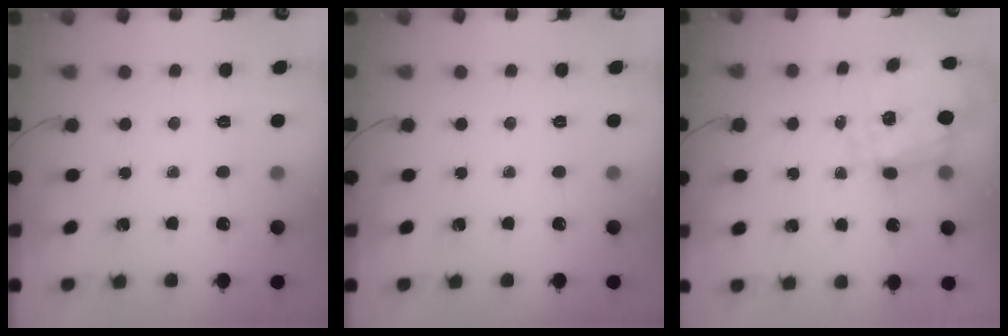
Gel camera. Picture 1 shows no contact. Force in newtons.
{"total": 0.0}
{"total": 2.2, "press": 1.8, "slide": 1.3}